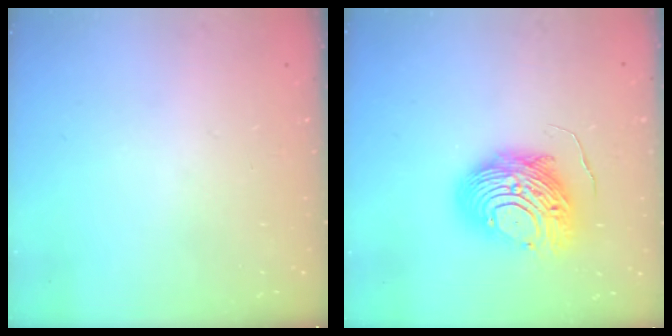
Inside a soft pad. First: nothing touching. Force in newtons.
{"total": 11.6, "press": 11.6, "slide": 0.9}